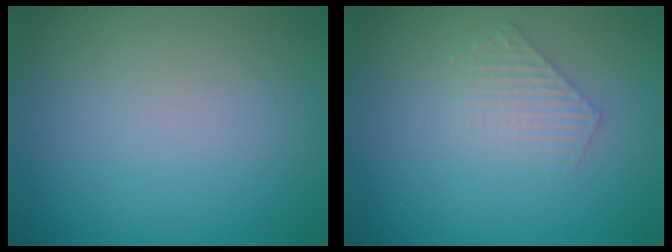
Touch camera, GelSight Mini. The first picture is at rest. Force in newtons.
{"total": 1.9, "press": 1.9, "slide": 0.3}